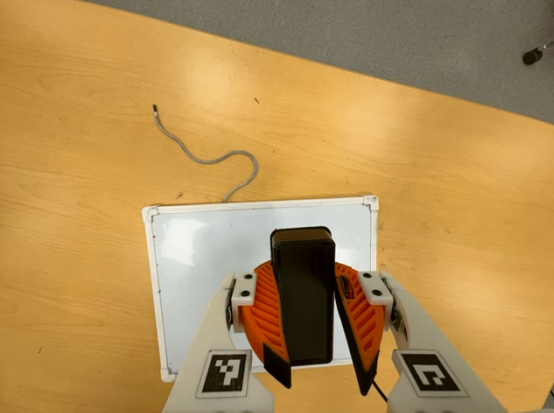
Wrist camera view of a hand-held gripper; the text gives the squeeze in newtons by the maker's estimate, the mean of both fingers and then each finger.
{"total": 9.9, "left": 9.8, "right": 10.1}